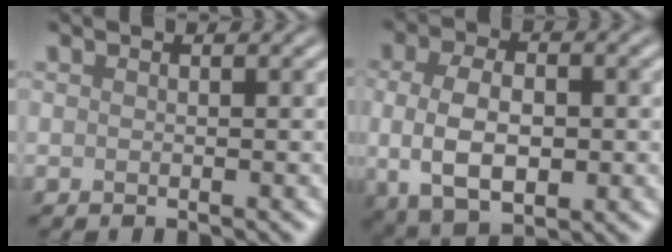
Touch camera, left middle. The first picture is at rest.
{"total": 6.8, "force": [-0.5, 3.9, 5.5], "torque": [-0.105, -0.004, -0.011]}